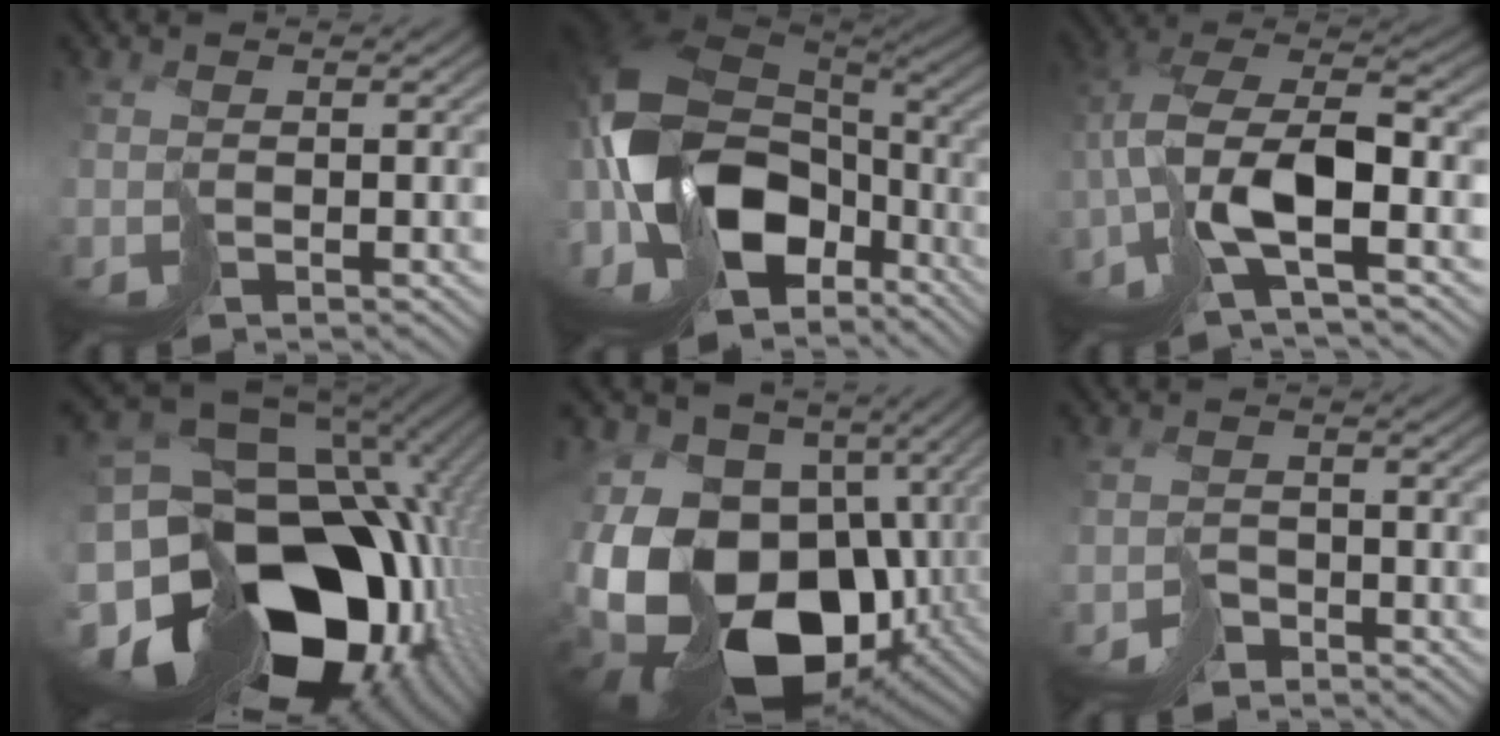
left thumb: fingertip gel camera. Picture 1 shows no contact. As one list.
[{"total": 18.1, "force": [-2.8, 11.7, 13.6], "torque": [-0.319, -0.024, -0.036]}, {"total": 9.8, "force": [-3.4, 3.9, 8.3], "torque": [-0.166, 0.010, -0.075]}, {"total": 21.6, "force": [-5.7, 15.0, 14.4], "torque": [-0.276, -0.031, -0.065]}, {"total": 21.4, "force": [-6.7, 14.6, 14.0], "torque": [-0.304, -0.026, -0.104]}, {"total": 2.4, "force": [-2.3, 0.9, -0.2], "torque": [0.018, 0.002, -0.046]}]